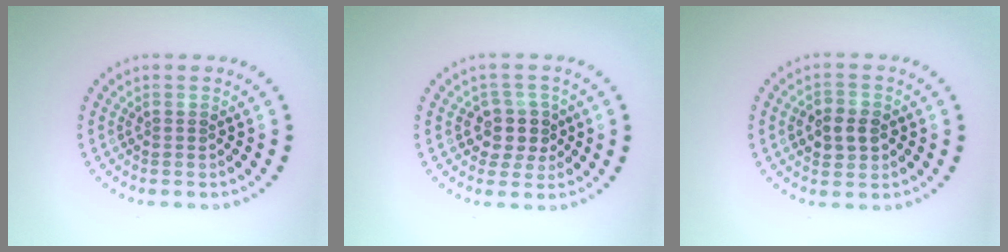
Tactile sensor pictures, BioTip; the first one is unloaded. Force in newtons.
{"total": 3.0, "press": 2.7, "slide": 1.3}
{"total": 2.8, "press": 2.8, "slide": 0.3}